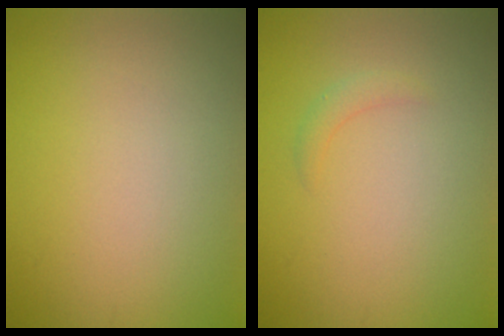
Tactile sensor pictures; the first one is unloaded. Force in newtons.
{"total": 1.0, "press": 1.0, "slide": 0.1}